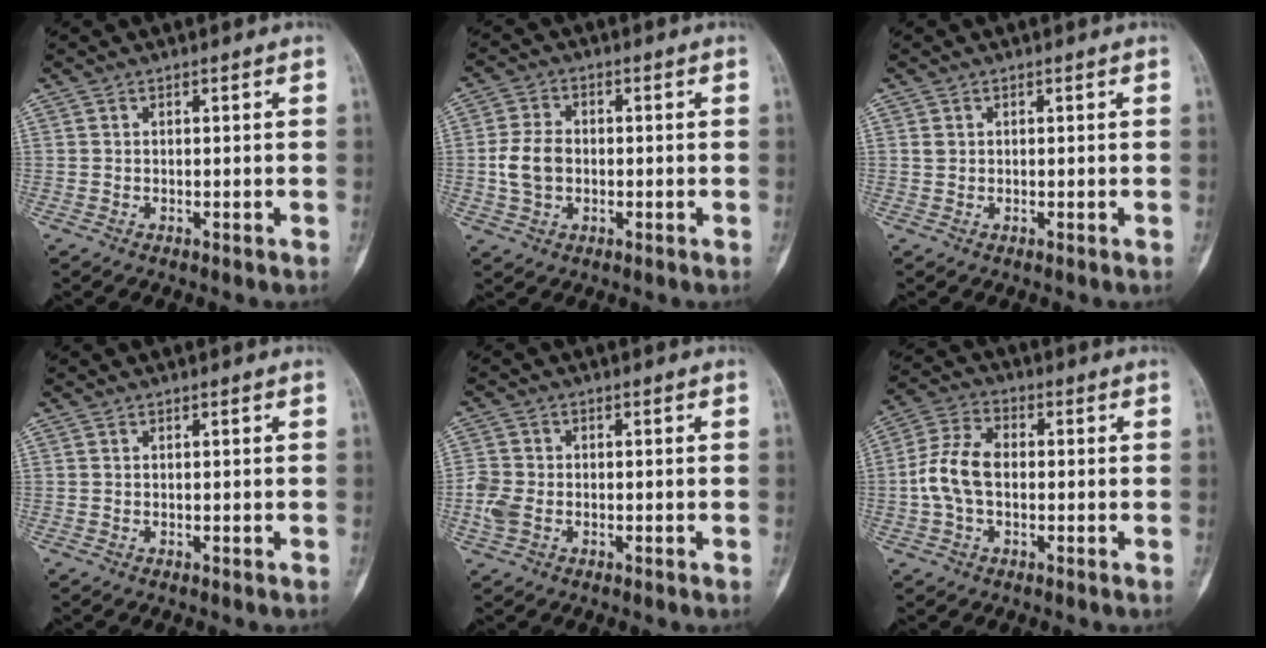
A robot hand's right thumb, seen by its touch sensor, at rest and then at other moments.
{"total": 6.4, "force": [-0.6, 4.7, 4.3], "torque": [-0.084, 0.012, -0.010]}
{"total": 0.8, "force": [0.3, 0.7, 0.2], "torque": [-0.005, 0.002, 0.010]}
{"total": 0.0}
{"total": 4.7, "force": [-1.2, 3.5, 2.9], "torque": [-0.075, 0.006, -0.026]}
{"total": 8.8, "force": [-0.7, 5.6, 6.7], "torque": [-0.143, 0.027, -0.019]}